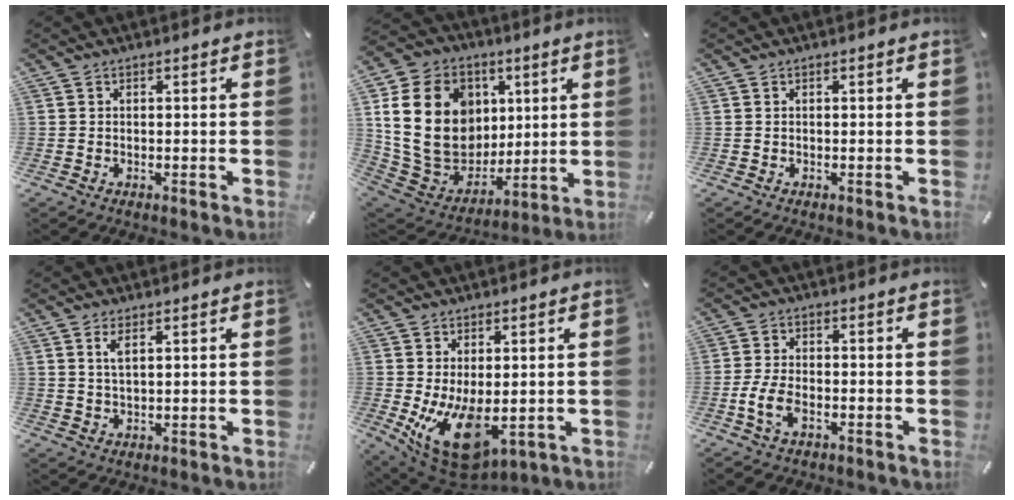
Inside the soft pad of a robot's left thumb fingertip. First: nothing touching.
{"total": 24.2, "force": [5.2, 19.2, 13.7], "torque": [-0.255, -0.023, 0.116]}
{"total": 0.0}
{"total": 3.1, "force": [1.5, 1.3, 2.3], "torque": [-0.050, 0.003, 0.027]}
{"total": 13.7, "force": [-2.4, 7.5, 11.3], "torque": [-0.190, -0.005, -0.030]}
{"total": 7.0, "force": [-2.7, 4.3, 4.7], "torque": [-0.106, 0.007, -0.052]}